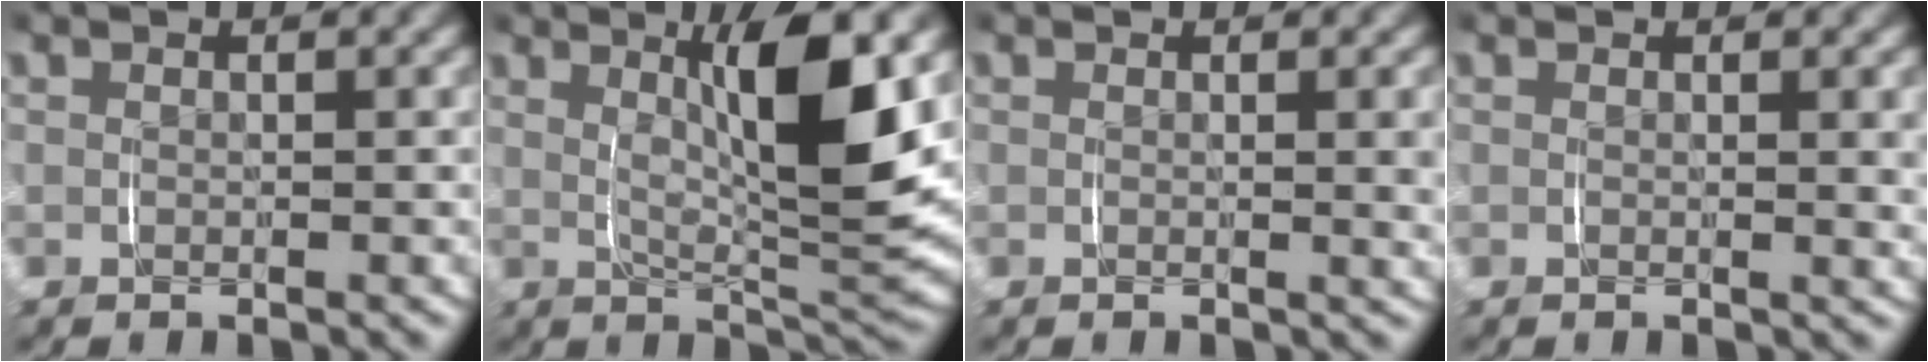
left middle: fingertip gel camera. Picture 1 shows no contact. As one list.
[{"total": 8.5, "force": [1.9, 1.8, 8.1], "torque": [-0.136, -0.007, 0.034]}, {"total": 1.6, "force": [0.5, -0.1, 1.5], "torque": [-0.018, -0.004, 0.009]}, {"total": 1.1, "force": [0.5, -0.3, 0.9], "torque": [-0.013, -0.005, 0.008]}]